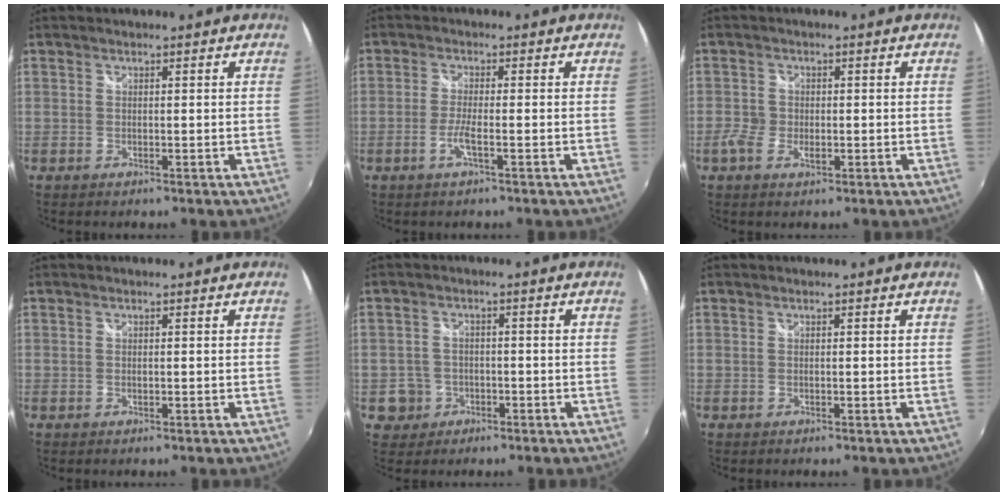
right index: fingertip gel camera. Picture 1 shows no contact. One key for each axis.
{"total": 2.7, "fx": -1.3, "fy": -0.2, "fz": 2.4, "tx": -0.056, "ty": -0.004, "tz": -0.030}
{"total": 3.2, "fx": -1.3, "fy": 1.9, "fz": 2.2, "tx": -0.054, "ty": -0.003, "tz": -0.027}
{"total": 0.0}
{"total": 4.5, "fx": -1.6, "fy": 4.2, "fz": 0.3, "tx": -0.017, "ty": 0.014, "tz": -0.021}
{"total": 0.0}